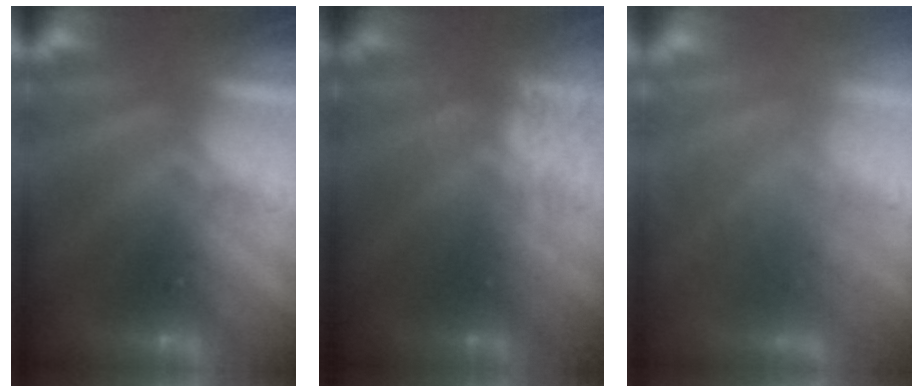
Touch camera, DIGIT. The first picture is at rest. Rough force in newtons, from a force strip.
{"total": 3.9}
{"total": 2.9}